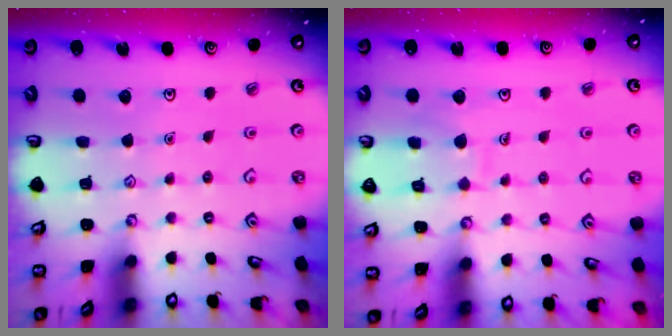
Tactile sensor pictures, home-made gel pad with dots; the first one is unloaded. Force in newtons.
{"total": 6.2, "press": 6.2, "slide": 0.6}